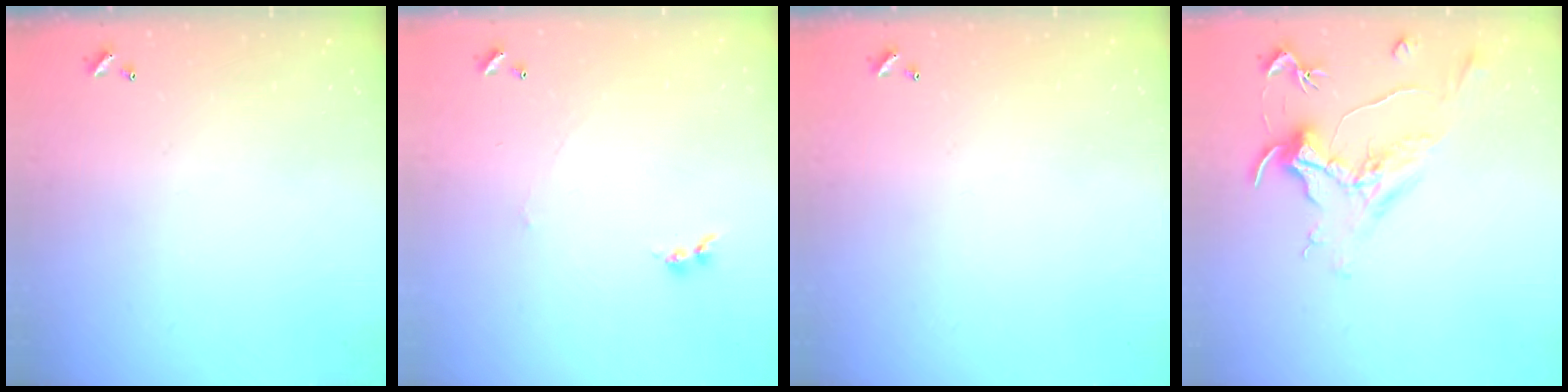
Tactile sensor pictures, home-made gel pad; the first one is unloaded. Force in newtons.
{"total": 1.2, "press": 1.1, "slide": 0.3}
{"total": 0.0}
{"total": 1.5, "press": 1.3, "slide": 0.8}